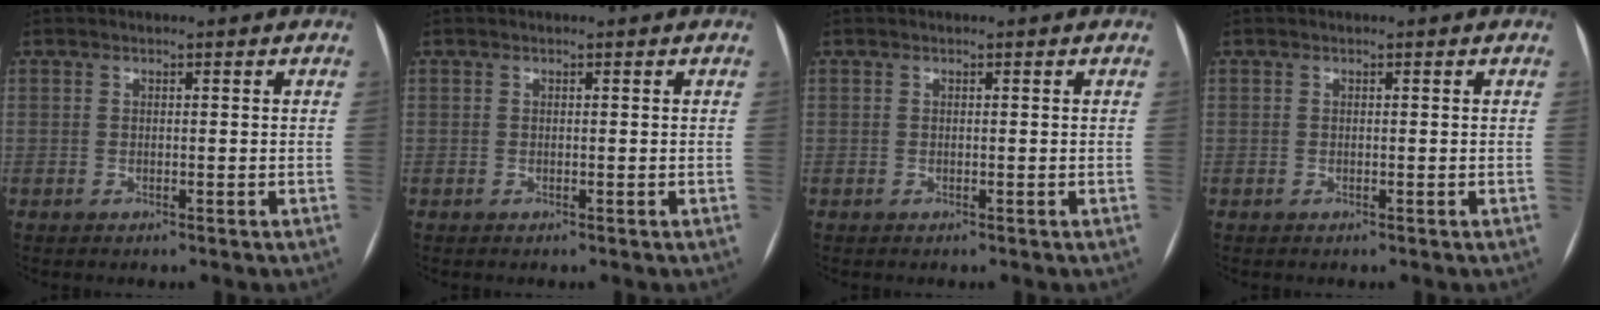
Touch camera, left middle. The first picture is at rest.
{"total": 0.0}
{"total": 0.0}
{"total": 0.0}